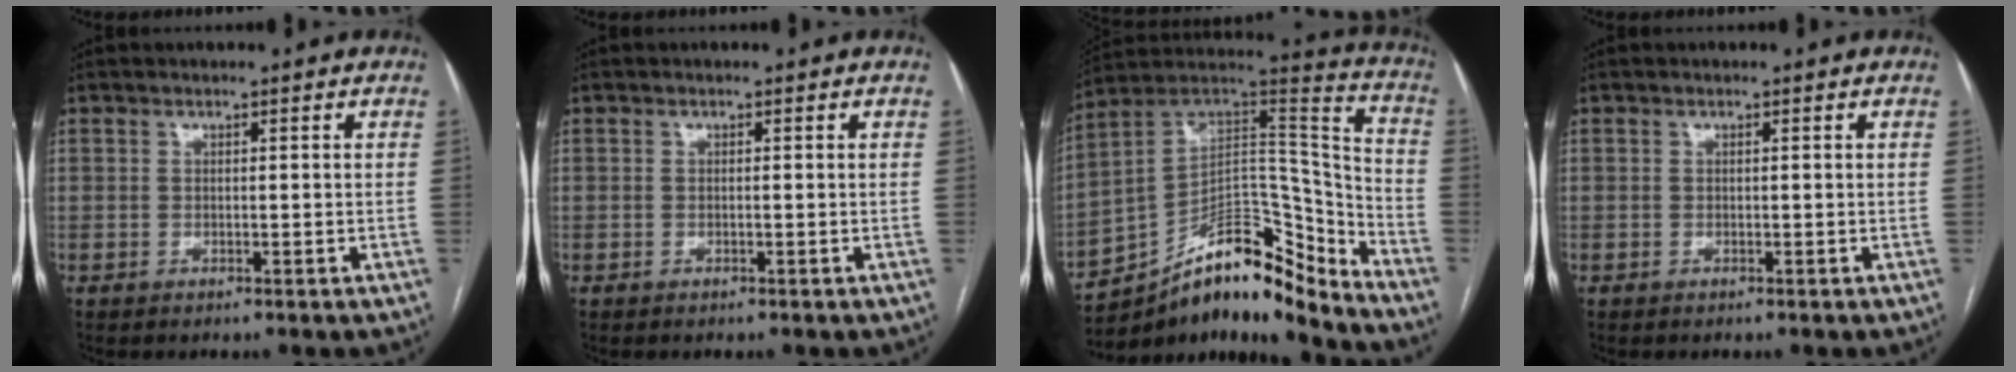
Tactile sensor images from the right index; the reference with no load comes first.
{"total": 0.0}
{"total": 18.1, "force": [-13.7, 5.4, 10.6], "torque": [-0.156, 0.073, -0.227]}
{"total": 0.0}